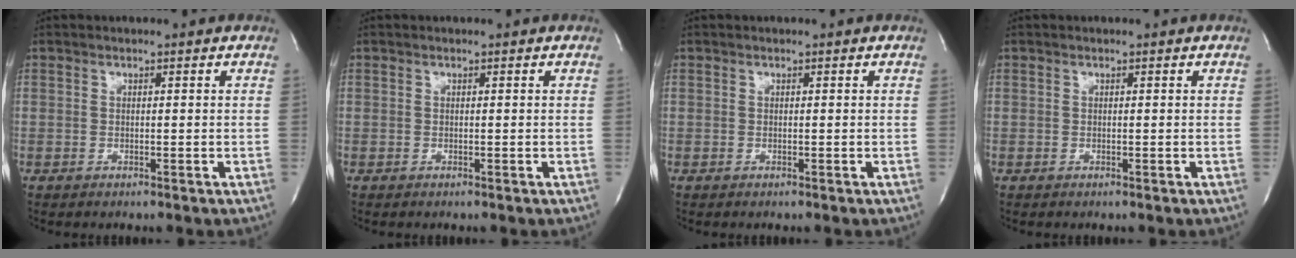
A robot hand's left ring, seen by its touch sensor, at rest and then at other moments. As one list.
[{"total": 0.0}, {"total": 0.0}, {"total": 0.0}]